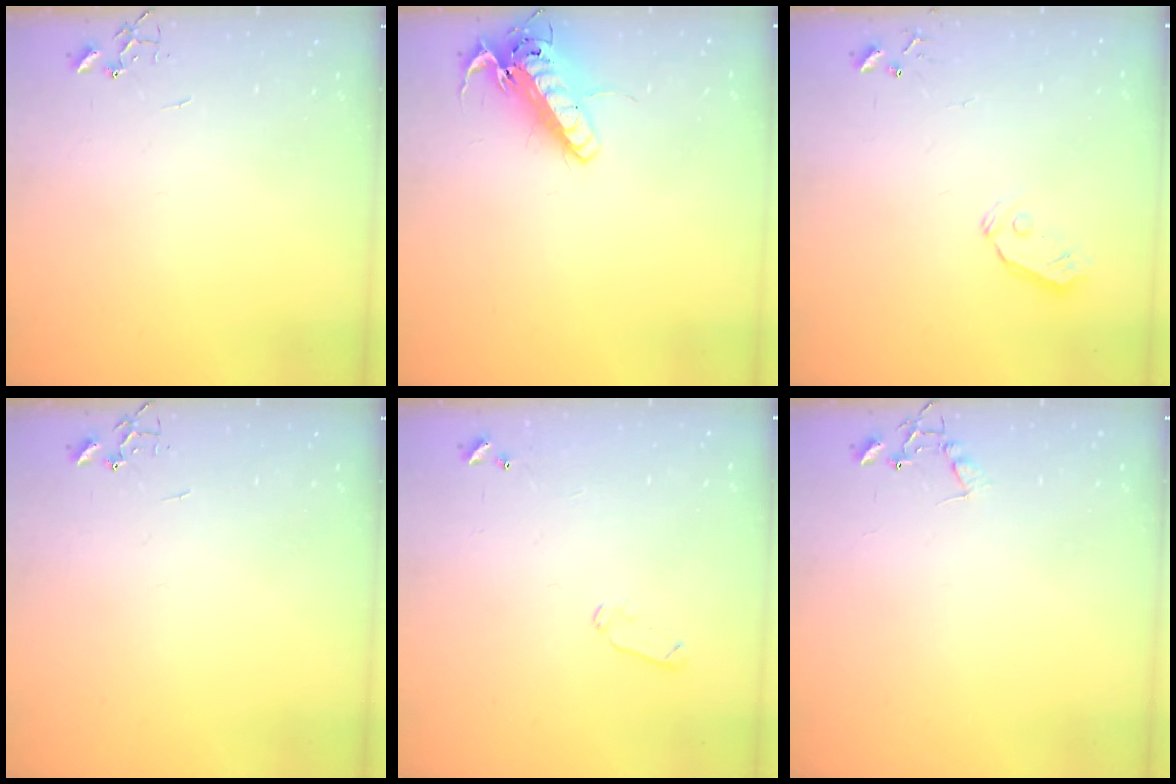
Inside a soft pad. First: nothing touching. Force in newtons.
{"total": 15.8, "press": 15.6, "slide": 2.7}
{"total": 5.8, "press": 5.8, "slide": 0.5}
{"total": 0.0}
{"total": 5.2, "press": 5.1, "slide": 1.0}
{"total": 7.5, "press": 7.5, "slide": 0.4}